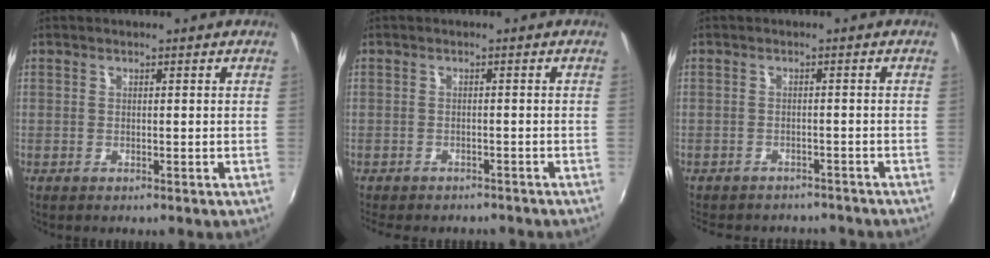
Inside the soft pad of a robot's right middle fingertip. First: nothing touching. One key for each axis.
{"total": 5.9, "fx": -5.1, "fy": 2.1, "fz": 2.1, "tx": -0.054, "ty": -0.015, "tz": -0.072}
{"total": 8.7, "fx": -7.6, "fy": 3.1, "fz": 2.7, "tx": -0.066, "ty": -0.012, "tz": -0.104}